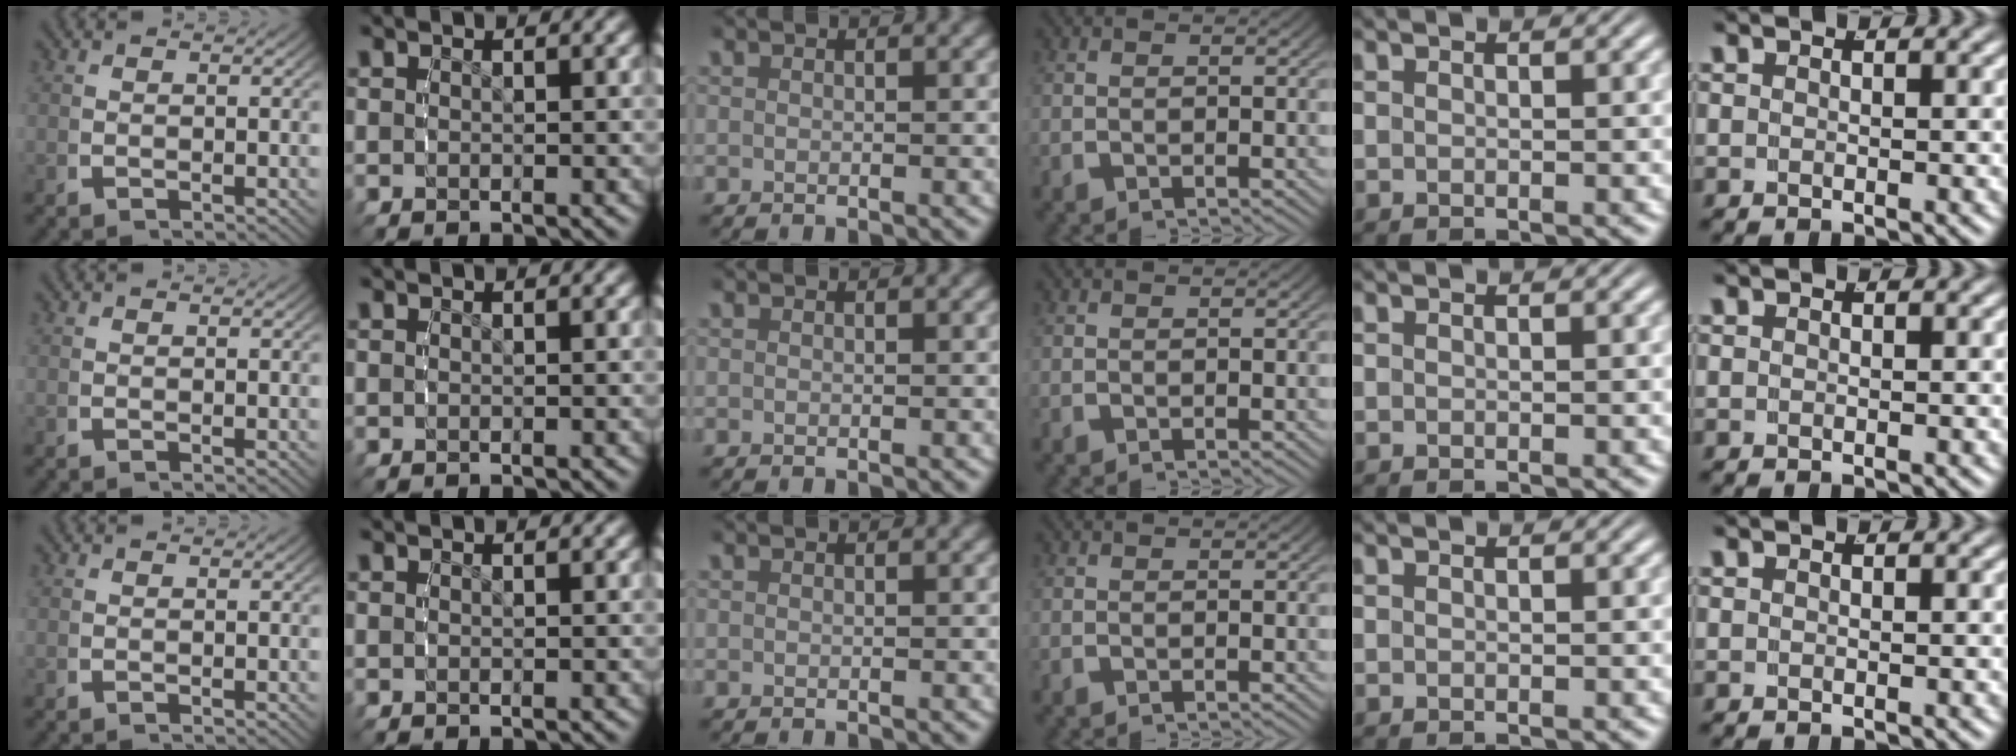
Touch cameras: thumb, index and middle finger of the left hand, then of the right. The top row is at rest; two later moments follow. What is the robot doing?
{"motion": "reach", "object": "velcro strap"}